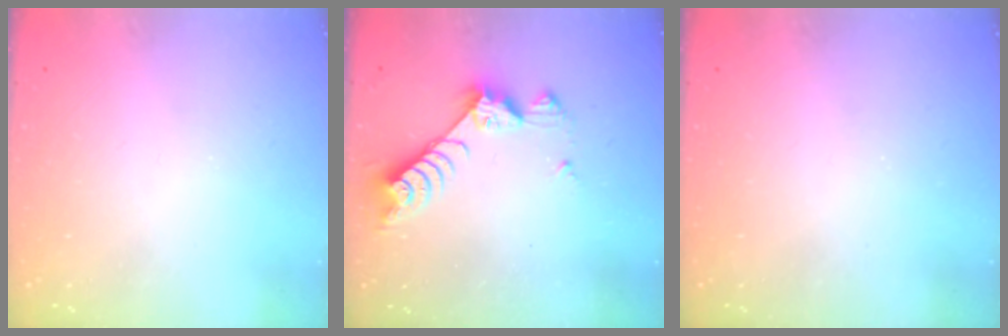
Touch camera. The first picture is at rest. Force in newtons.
{"total": 7.6, "press": 7.6, "slide": 0.6}
{"total": 0.0}